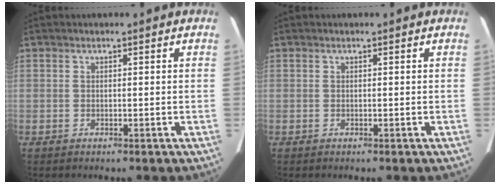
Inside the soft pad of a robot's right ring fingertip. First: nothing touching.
{"total": 0.0}